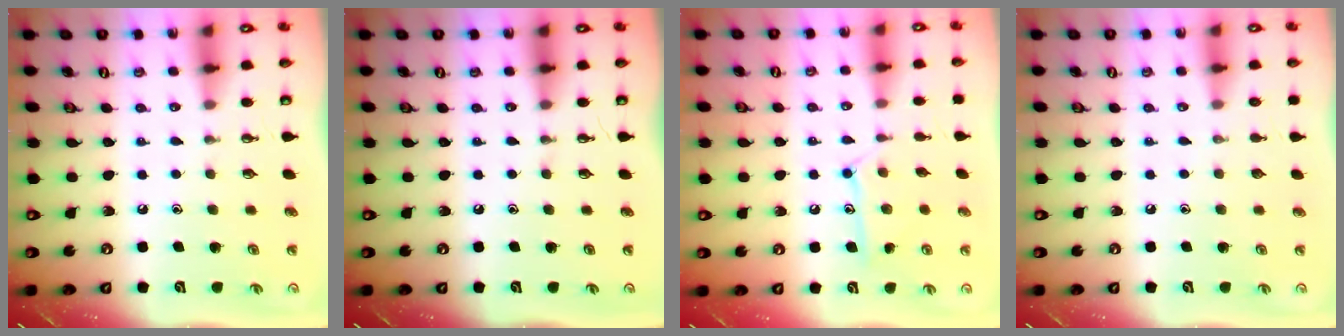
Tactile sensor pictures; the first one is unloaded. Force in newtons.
{"total": 0.0}
{"total": 11.1, "press": 11.1, "slide": 0.2}
{"total": 0.0}